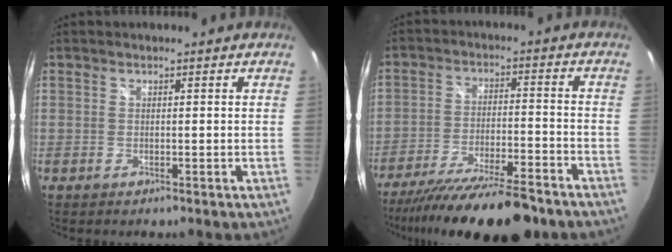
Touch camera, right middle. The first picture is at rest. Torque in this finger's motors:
{"motor_torque": [1.14, -1.00, 0.46, 0.20]}